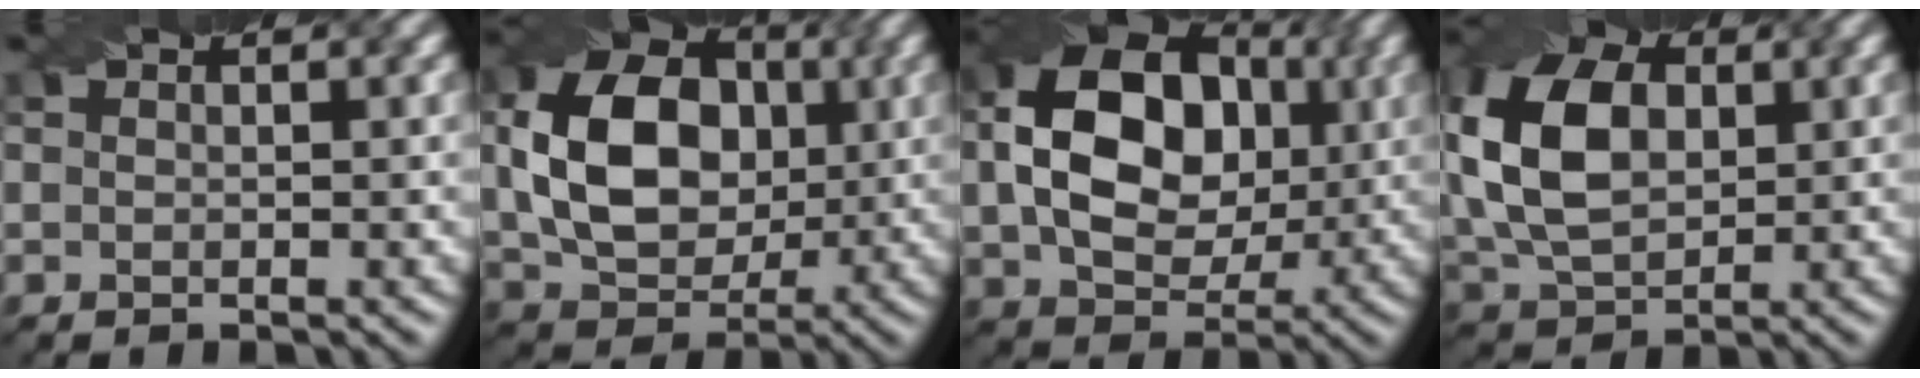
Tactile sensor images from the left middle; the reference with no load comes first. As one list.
[{"total": 10.7, "force": [1.0, 7.8, 7.2], "torque": [-0.149, 0.003, 0.025]}, {"total": 12.2, "force": [1.3, 8.8, 8.4], "torque": [-0.161, 0.002, 0.026]}, {"total": 11.3, "force": [1.7, 7.5, 8.3], "torque": [-0.200, 0.015, 0.027]}]